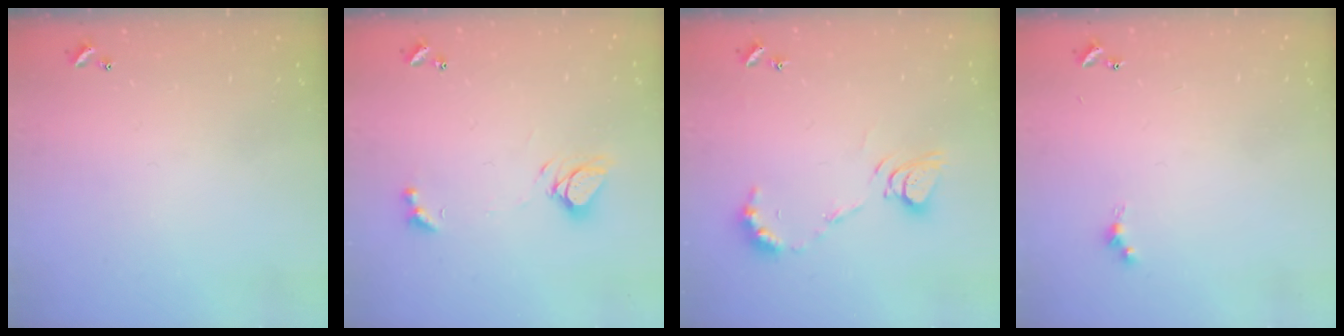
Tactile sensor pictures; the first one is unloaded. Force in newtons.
{"total": 7.2, "press": 7.2, "slide": 0.7}
{"total": 8.2, "press": 8.2, "slide": 0.7}
{"total": 3.3, "press": 3.2, "slide": 0.6}